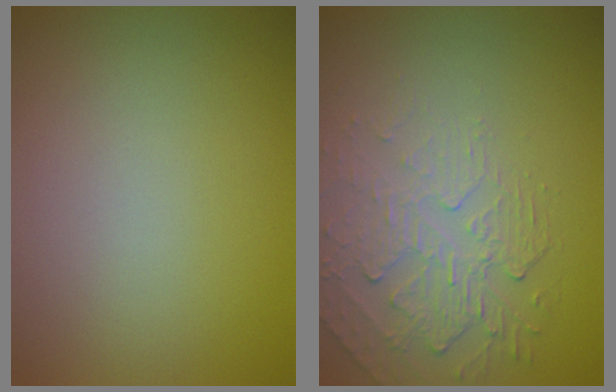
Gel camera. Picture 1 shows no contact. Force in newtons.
{"total": 2.4, "press": 1.7, "slide": 1.7}